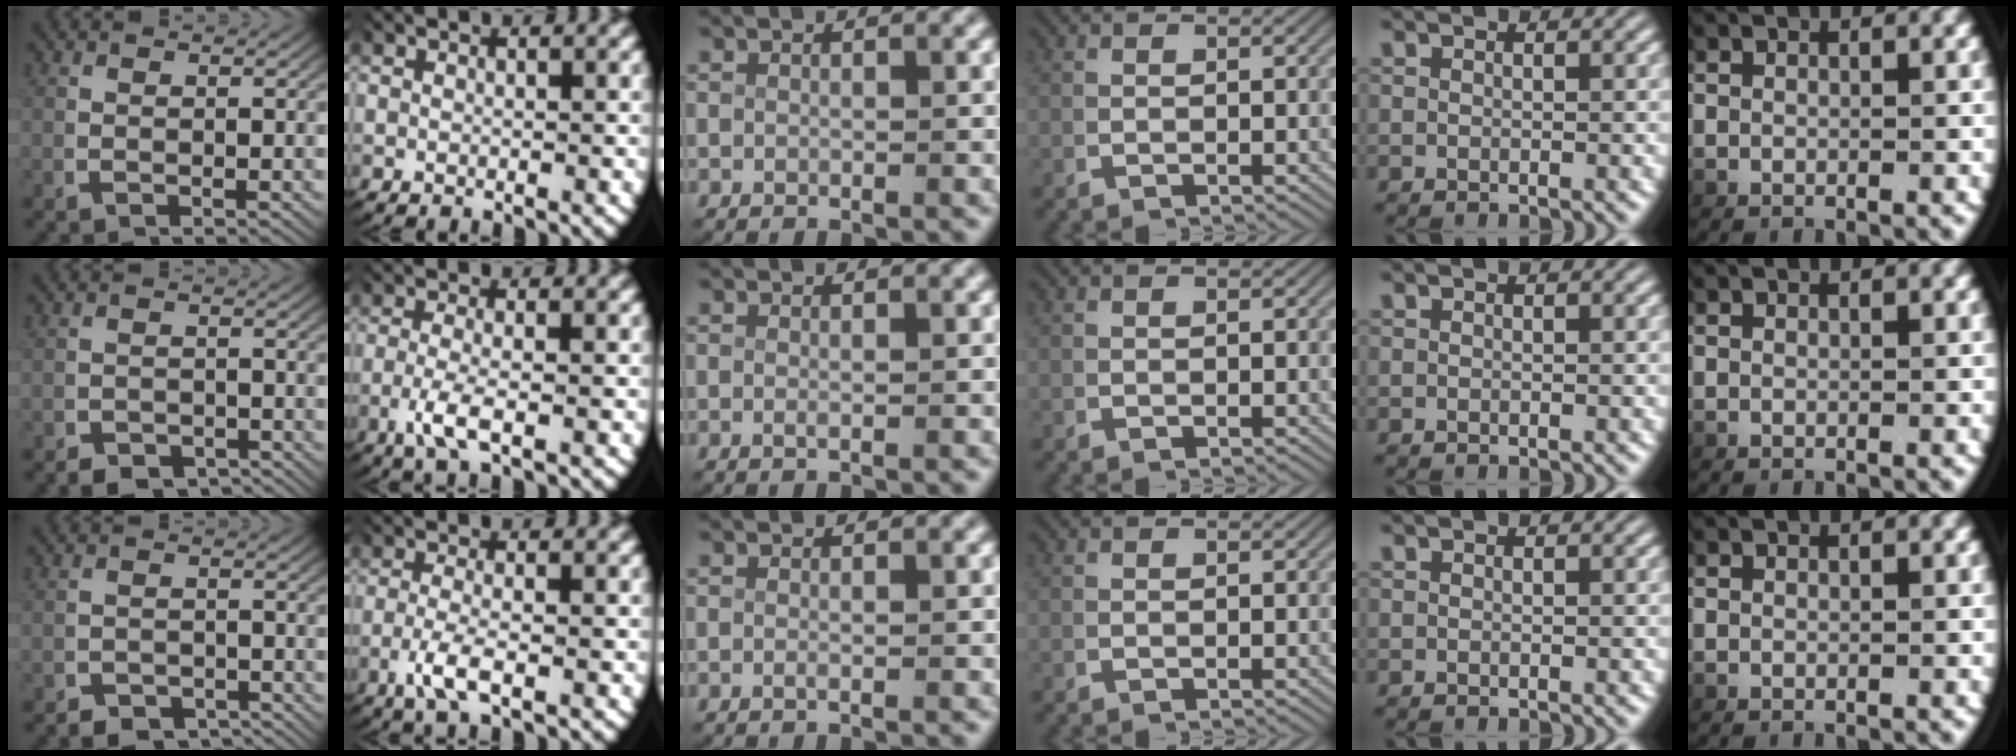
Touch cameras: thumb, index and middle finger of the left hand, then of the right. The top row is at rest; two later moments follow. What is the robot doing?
{"motion": "grasp_and_lifting", "object": "card"}